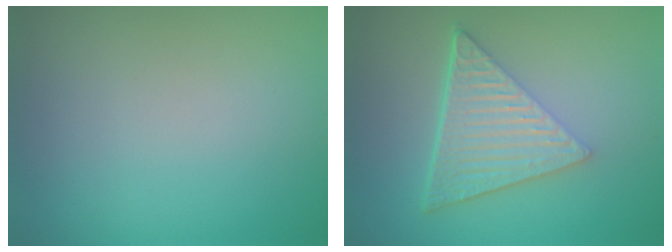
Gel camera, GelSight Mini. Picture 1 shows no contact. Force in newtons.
{"total": 6.7, "press": 4.4, "slide": 5.0}